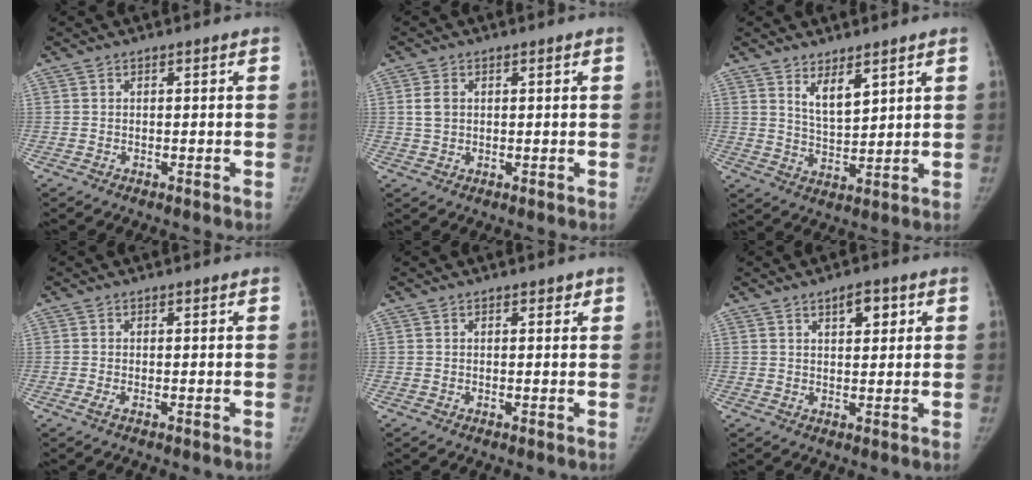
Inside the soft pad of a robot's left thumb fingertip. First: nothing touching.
{"total": 2.9, "force": [0.7, 2.2, 1.8], "torque": [-0.032, 0.000, 0.014]}
{"total": 5.8, "force": [3.5, 2.2, 4.1], "torque": [-0.059, -0.037, 0.069]}
{"total": 0.8, "force": [-0.2, 0.1, 0.8], "torque": [-0.016, -0.002, -0.005]}
{"total": 1.0, "force": [0.7, 0.6, 0.3], "torque": [0.005, -0.003, 0.005]}
{"total": 4.2, "force": [2.1, 2.1, 3.0], "torque": [-0.029, -0.009, 0.030]}